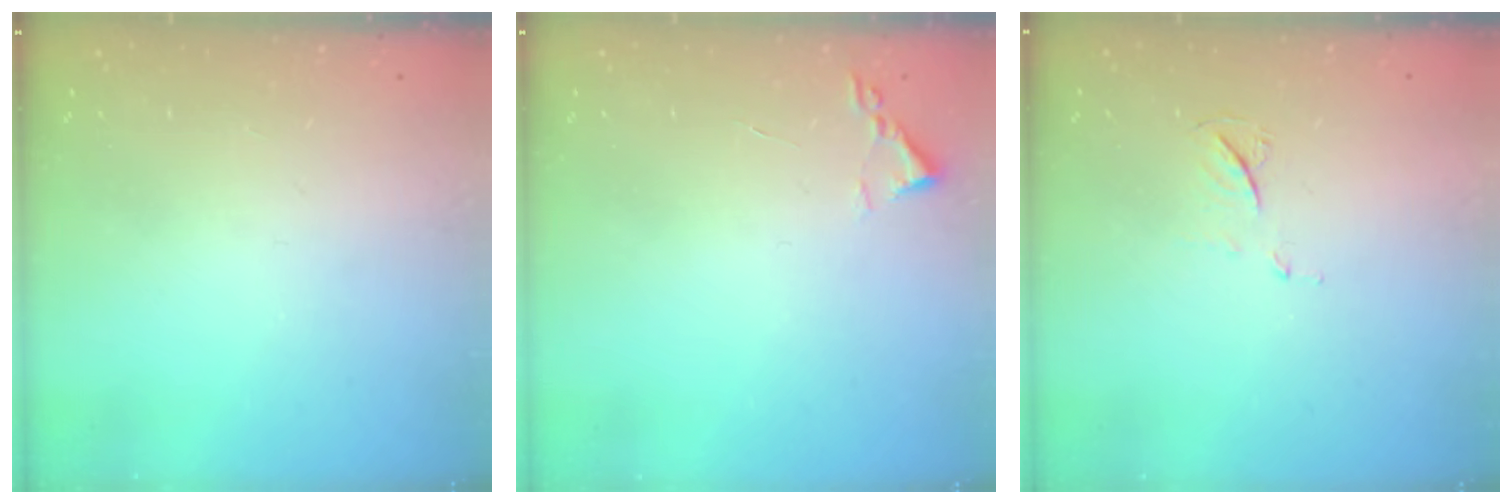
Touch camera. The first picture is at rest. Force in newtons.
{"total": 1.8, "press": 1.7, "slide": 0.2}
{"total": 6.0, "press": 6.0, "slide": 0.7}